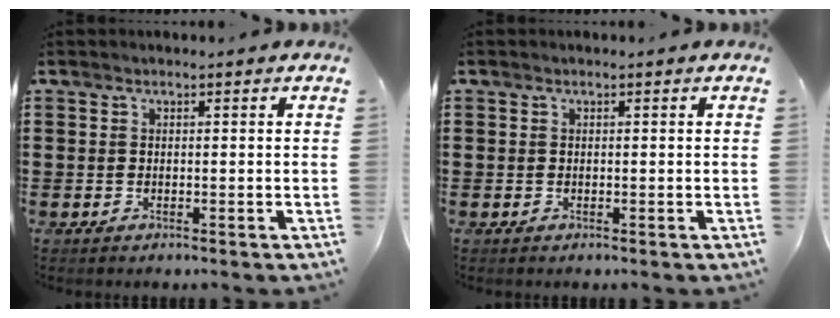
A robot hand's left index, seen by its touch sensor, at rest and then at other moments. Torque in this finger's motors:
{"motor_torque": [0.00, 0.00, 0.00, 0.01]}